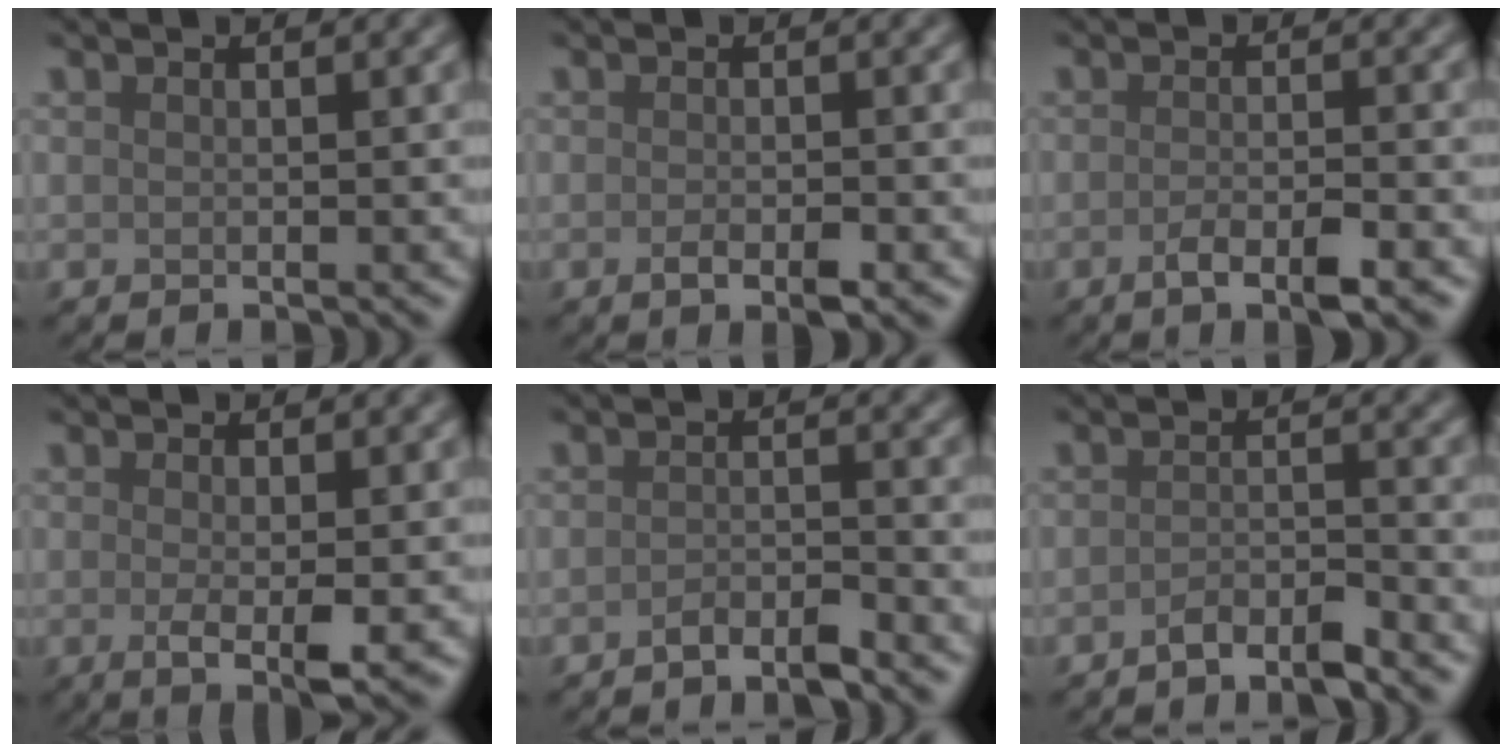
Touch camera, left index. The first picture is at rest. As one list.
[{"total": 1.9, "force": [-0.8, 0.6, 1.6], "torque": [-0.028, -0.005, -0.015]}, {"total": 3.4, "force": [-1.7, 0.8, 2.8], "torque": [-0.049, 0.000, -0.034]}, {"total": 3.1, "force": [-0.3, 0.5, 3.0], "torque": [-0.053, -0.011, -0.004]}, {"total": 2.0, "force": [-1.6, 0.4, 1.2], "torque": [-0.018, 0.004, -0.033]}, {"total": 2.5, "force": [-2.1, 0.5, 1.4], "torque": [-0.021, 0.004, -0.042]}]